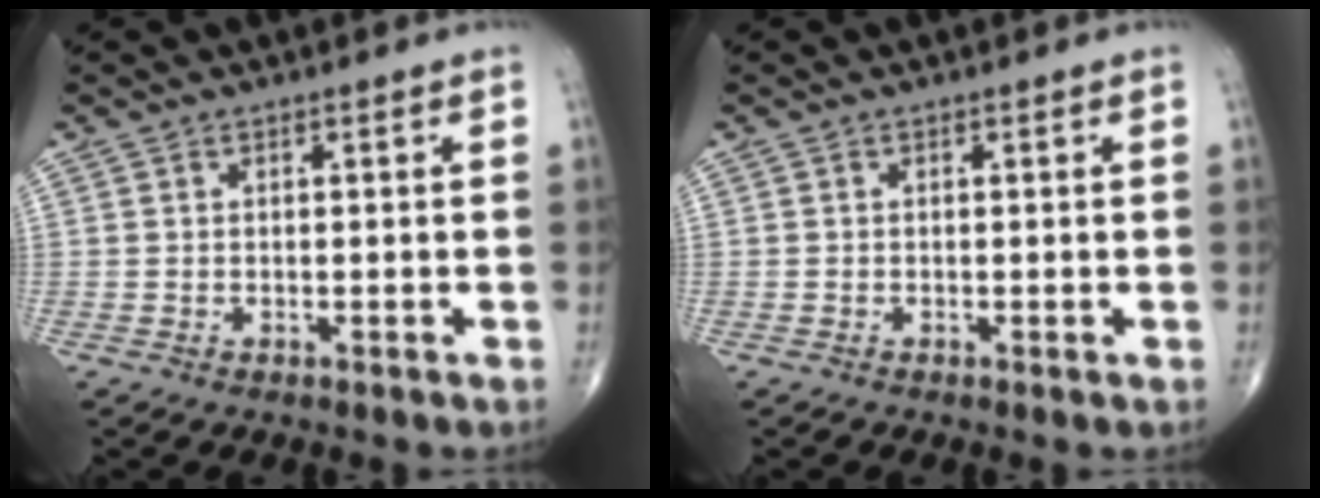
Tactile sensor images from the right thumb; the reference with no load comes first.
{"total": 0.6, "force": [-0.5, 0.1, 0.2], "torque": [-0.001, -0.002, -0.014]}